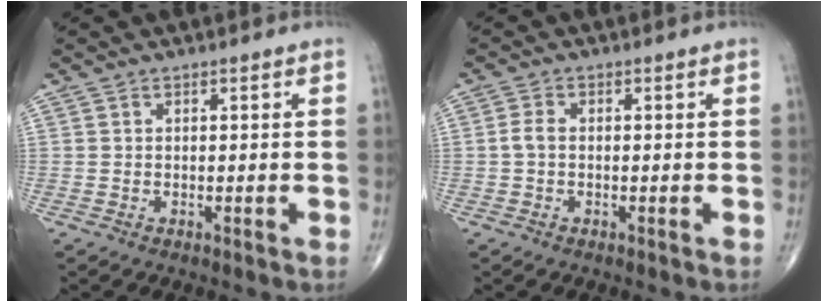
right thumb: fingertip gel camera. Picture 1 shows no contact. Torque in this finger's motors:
{"motor_torque": [0.49, 0.38, 0.30, -0.17, -0.01]}